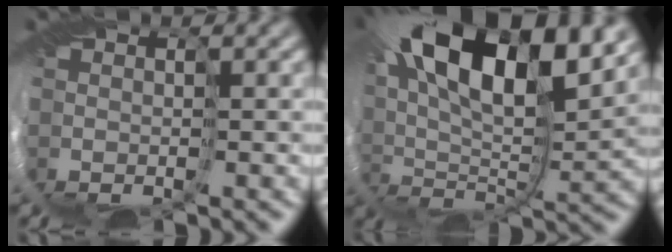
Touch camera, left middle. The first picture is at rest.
{"total": 15.9, "force": [7.9, 5.8, 12.5], "torque": [-0.240, 0.053, 0.114]}